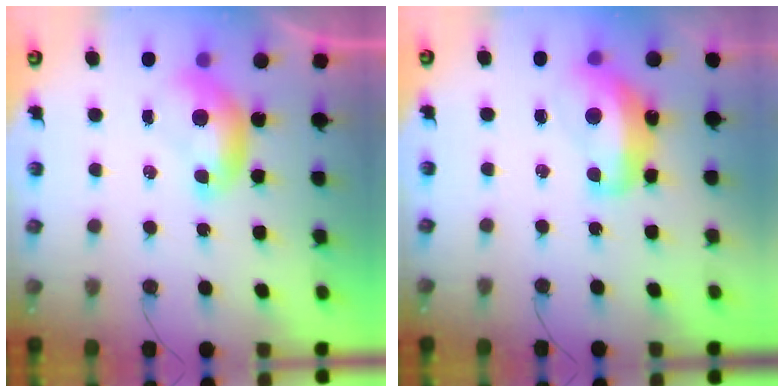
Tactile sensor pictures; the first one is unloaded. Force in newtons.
{"total": 6.7, "press": 6.6, "slide": 1.1}